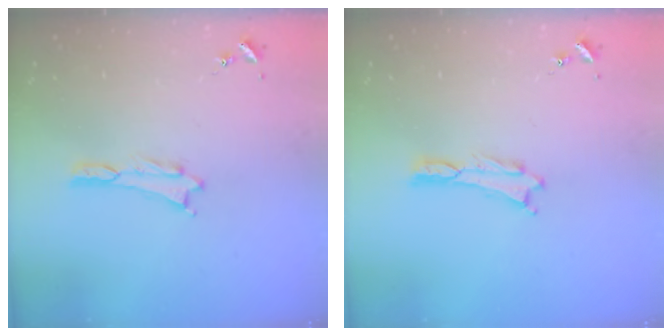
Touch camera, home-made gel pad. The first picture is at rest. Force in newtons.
{"total": 0.0}